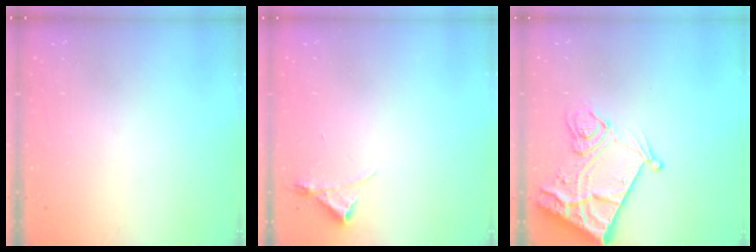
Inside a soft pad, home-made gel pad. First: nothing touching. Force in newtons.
{"total": 4.2, "press": 4.1, "slide": 0.5}
{"total": 13.7, "press": 13.7, "slide": 1.4}